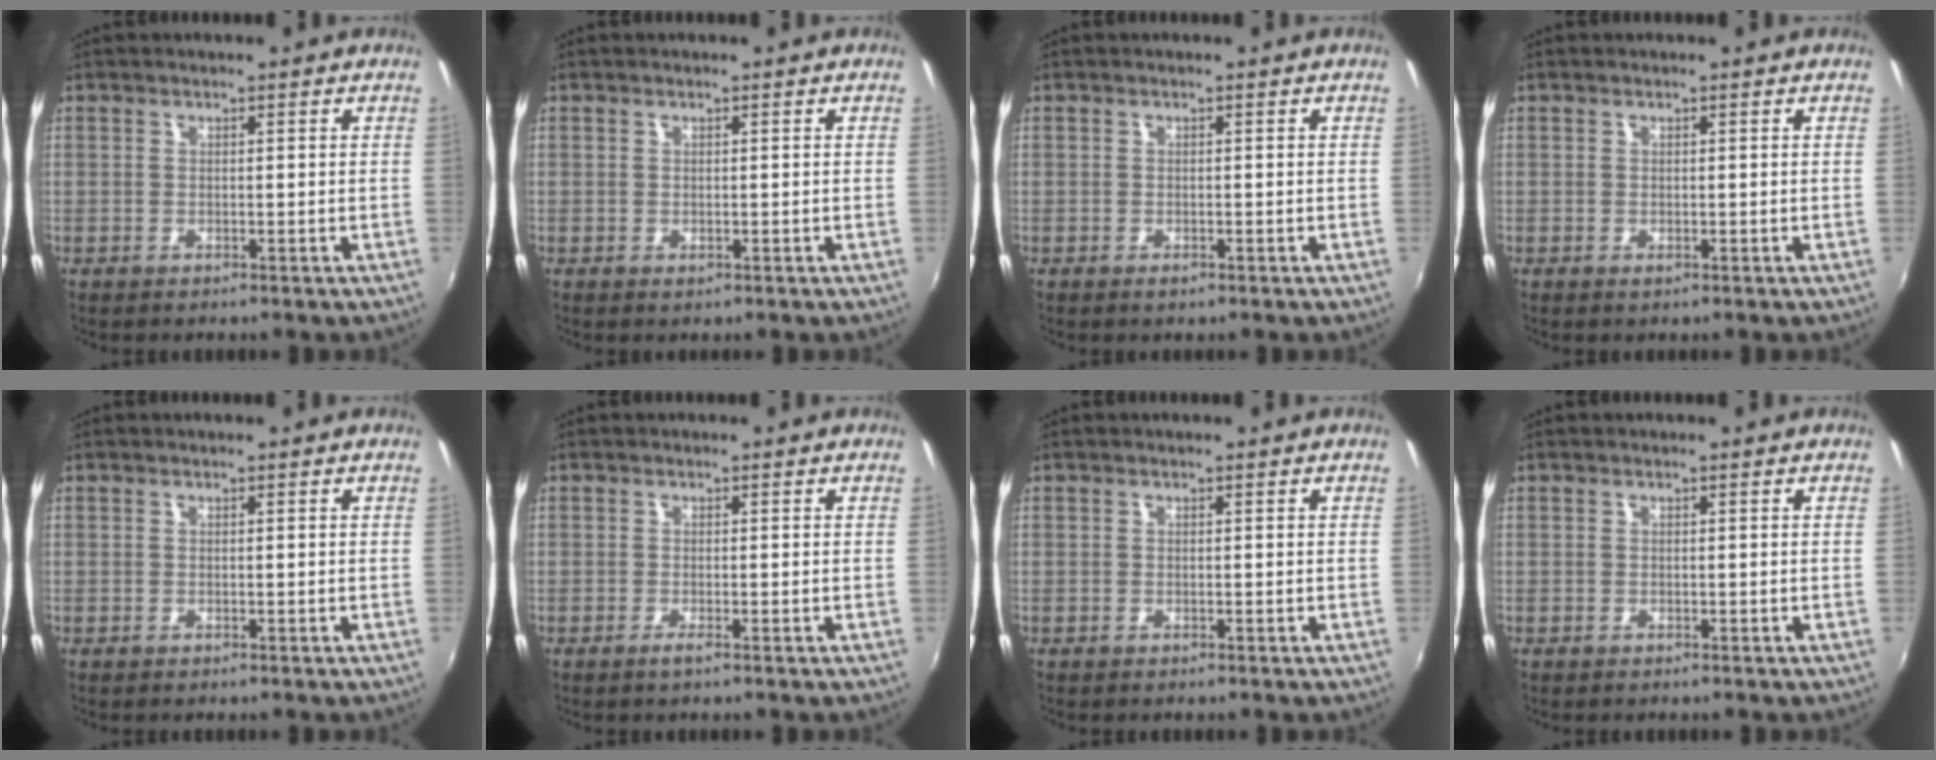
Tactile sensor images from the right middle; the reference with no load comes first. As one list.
[{"total": 0.0}, {"total": 0.7, "force": [-0.5, 0.3, 0.4], "torque": [-0.007, -0.002, -0.008]}, {"total": 0.0}, {"total": 0.0}, {"total": 1.0, "force": [-0.6, -0.3, 0.8], "torque": [-0.016, -0.002, -0.012]}, {"total": 0.0}, {"total": 0.0}]